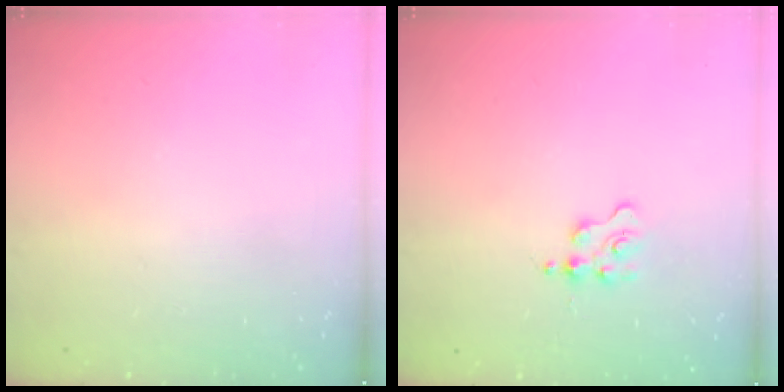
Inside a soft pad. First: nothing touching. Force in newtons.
{"total": 1.3, "press": 1.3, "slide": 0.2}